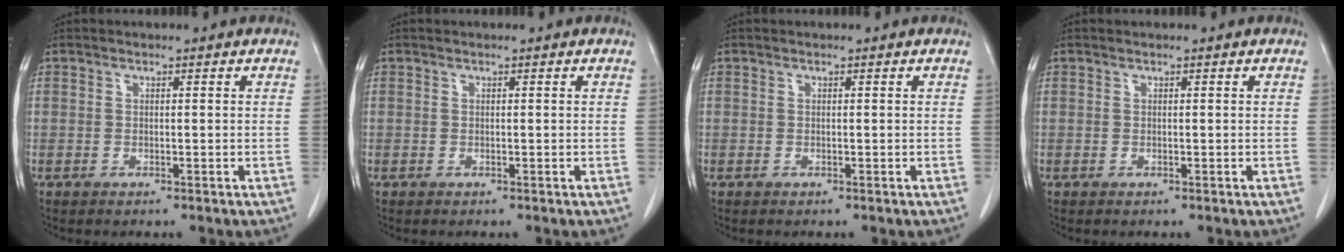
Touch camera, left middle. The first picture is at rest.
{"total": 0.0}
{"total": 0.0}
{"total": 0.0}